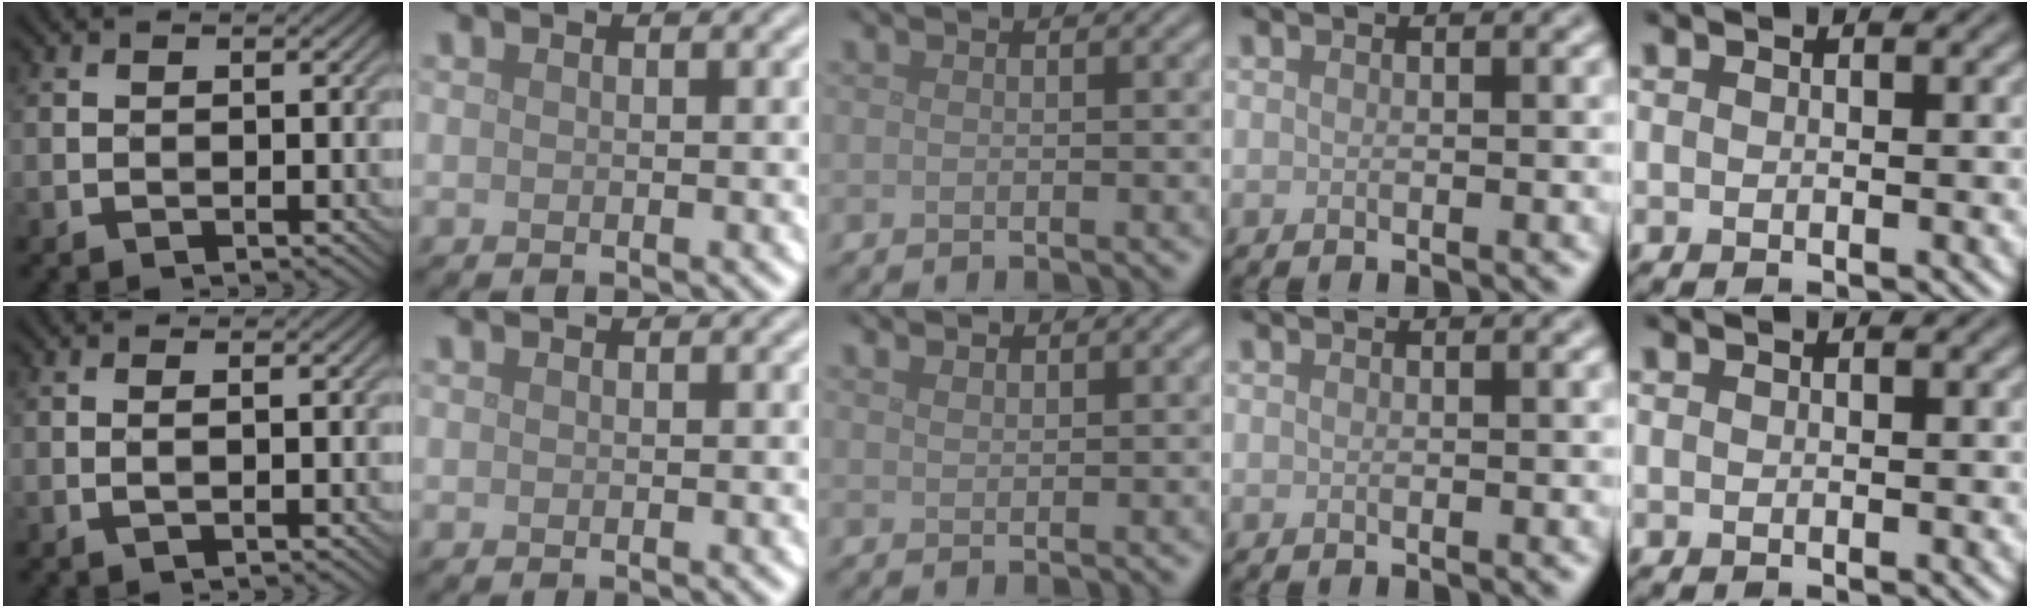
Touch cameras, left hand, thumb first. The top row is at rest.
{"thumb": {"total": 0.9, "force": [0.0, -0.2, 0.9], "torque": [-0.018, 0.001, -0.001]}, "middle": {"total": 0.8, "force": [0.7, 0.2, 0.3], "torque": [-0.007, 0.001, 0.016]}}